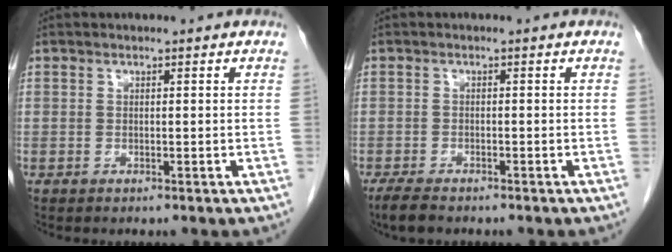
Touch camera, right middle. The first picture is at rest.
{"total": 3.3, "force": [-2.7, 0.9, 1.7], "torque": [-0.039, -0.008, -0.043]}